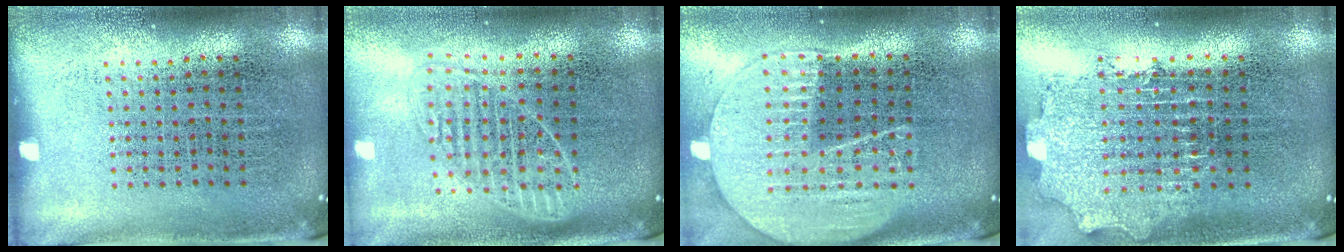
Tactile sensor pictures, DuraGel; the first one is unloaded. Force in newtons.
{"total": 1.8, "press": 1.6, "slide": 1.0}
{"total": 2.0, "press": 1.8, "slide": 0.9}
{"total": 2.0, "press": 1.6, "slide": 1.3}